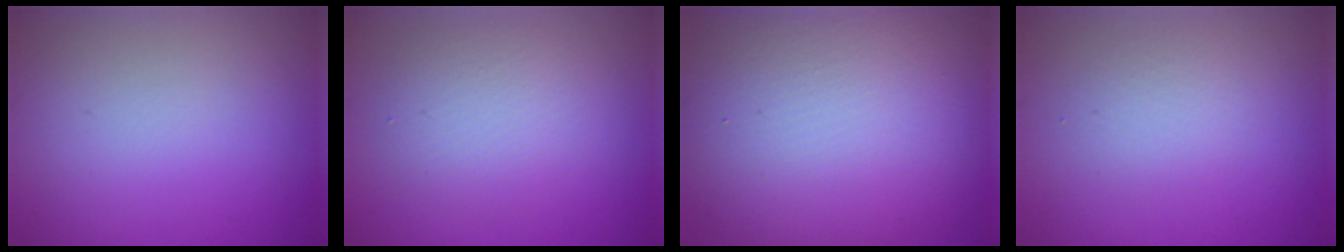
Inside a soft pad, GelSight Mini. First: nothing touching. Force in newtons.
{"total": 3.5, "press": 3.5, "slide": 0.2}
{"total": 14.8, "press": 14.8, "slide": 0.7}
{"total": 1.9, "press": 1.8, "slide": 0.2}